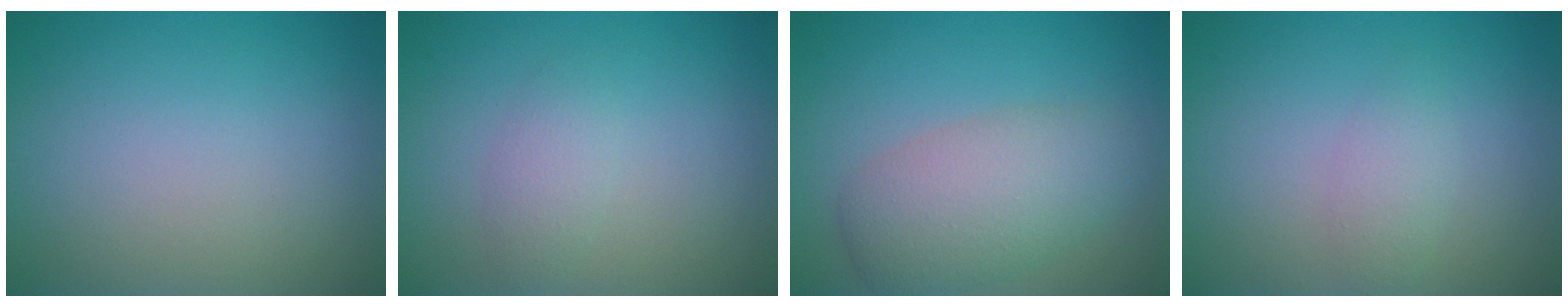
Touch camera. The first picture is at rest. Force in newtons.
{"total": 1.6, "press": 1.6, "slide": 0.1}
{"total": 5.0, "press": 5.0, "slide": 0.2}
{"total": 1.6, "press": 1.6, "slide": 0.1}